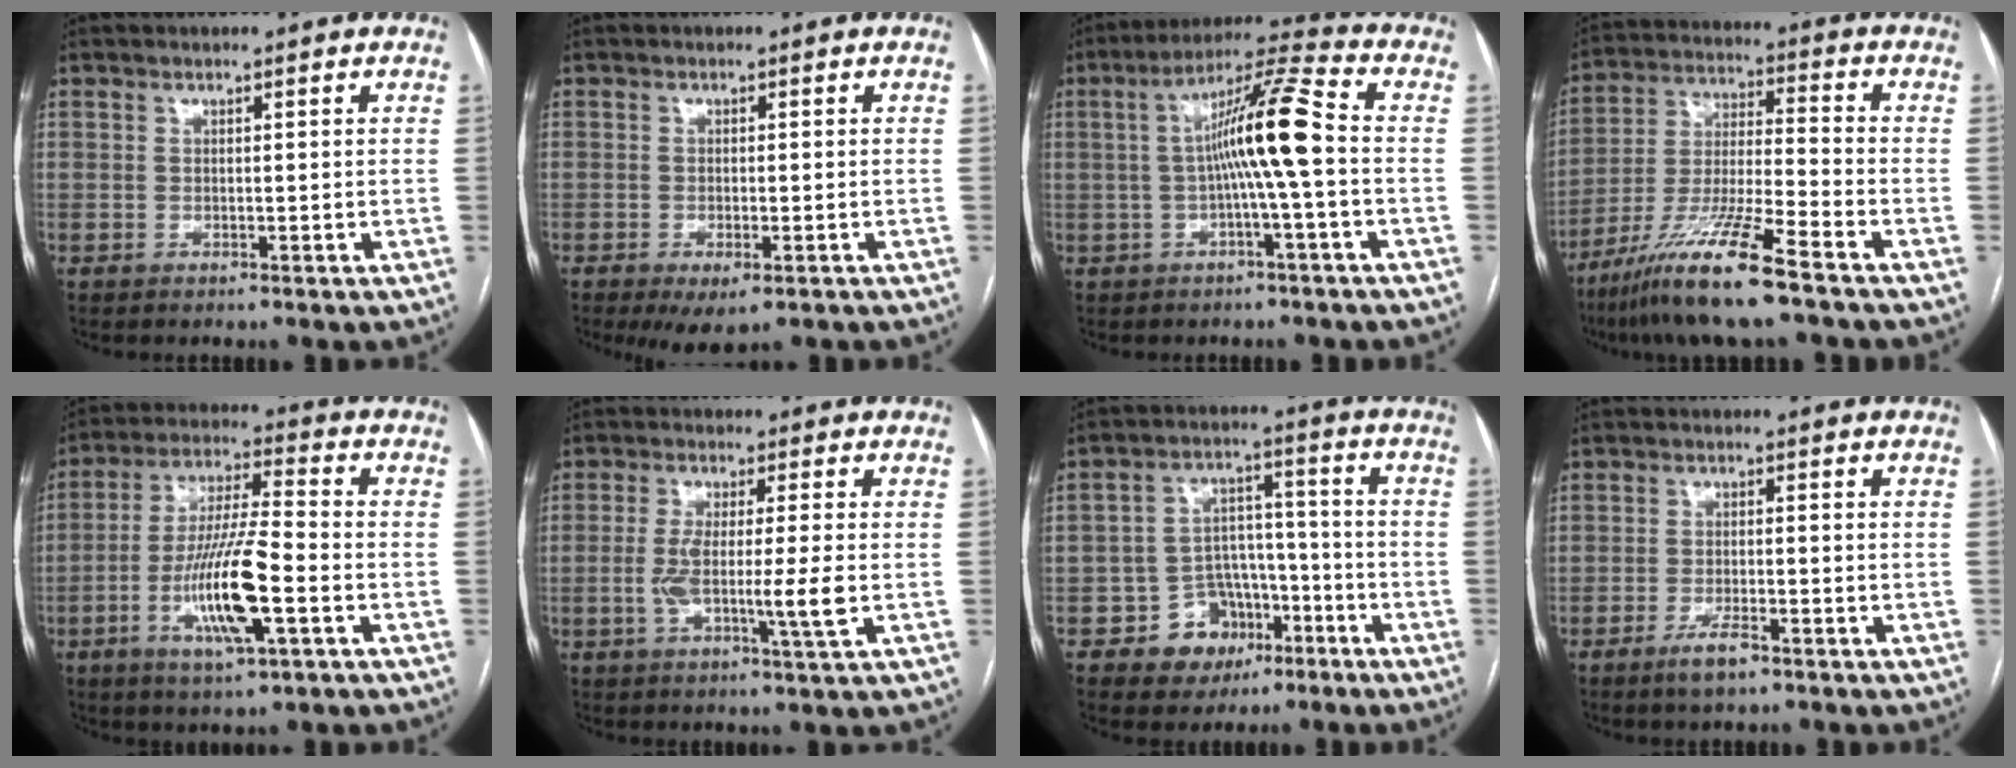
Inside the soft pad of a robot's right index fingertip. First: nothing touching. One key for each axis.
{"total": 4.5, "fx": -2.5, "fy": 1.5, "fz": 3.4, "tx": -0.051, "ty": -0.009, "tz": -0.031}
{"total": 10.6, "fx": -0.5, "fy": -0.6, "fz": 10.6, "tx": -0.183, "ty": 0.021, "tz": -0.014}
{"total": 14.4, "fx": -9.9, "fy": 0.0, "fz": 10.5, "tx": -0.211, "ty": -0.032, "tz": -0.184}
{"total": 13.8, "fx": -4.3, "fy": 1.7, "fz": 13.0, "tx": -0.254, "ty": -0.008, "tz": -0.078}
{"total": 8.0, "fx": -1.4, "fy": 0.0, "fz": 7.9, "tx": -0.149, "ty": -0.012, "tz": -0.027}
{"total": 8.8, "fx": -4.5, "fy": 7.0, "fz": 2.9, "tx": -0.038, "ty": 0.025, "tz": -0.063}
{"total": 3.7, "fx": -2.5, "fy": 0.9, "fz": 2.6, "tx": -0.052, "ty": -0.002, "tz": -0.044}